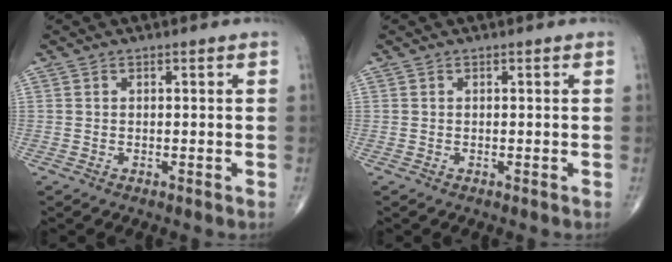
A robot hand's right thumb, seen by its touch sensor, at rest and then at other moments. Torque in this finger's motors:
{"motor_torque": [-0.07, 0.07, -0.07, -0.01, 0.00]}